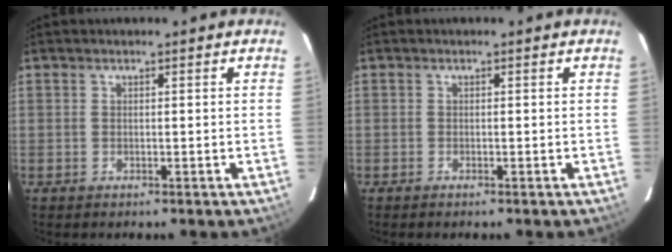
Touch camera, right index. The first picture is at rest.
{"total": 0.0}